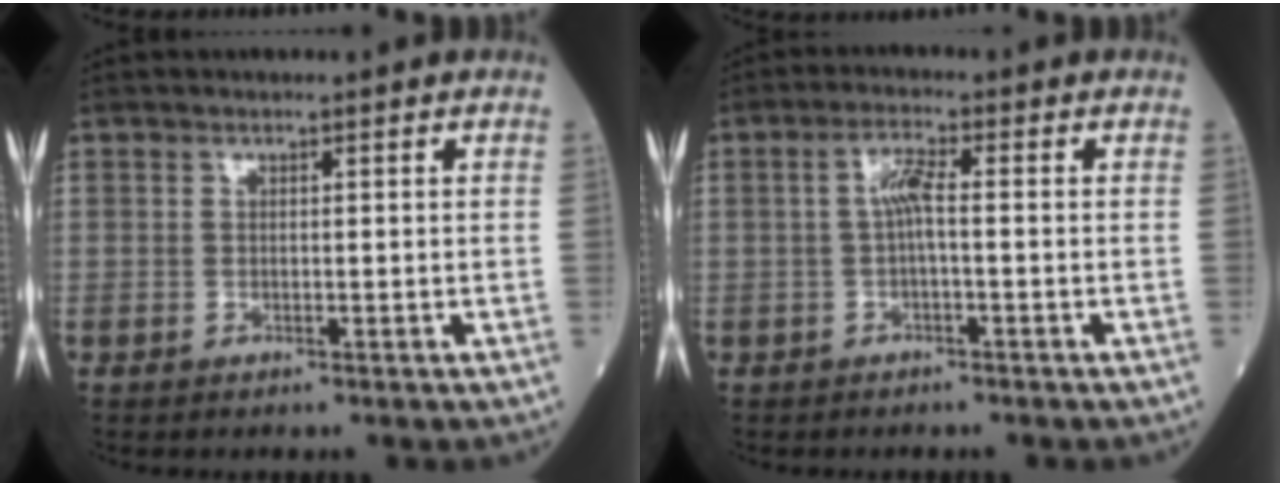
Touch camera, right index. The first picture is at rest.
{"total": 3.1, "force": [-0.2, 0.3, 3.1], "torque": [-0.060, 0.009, -0.001]}